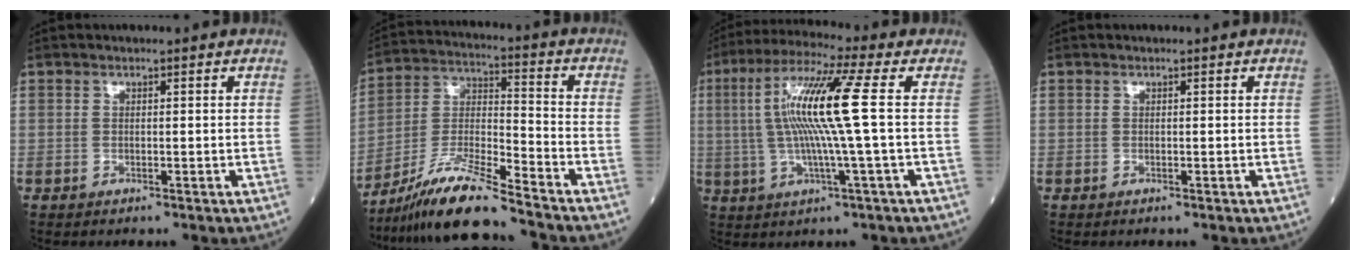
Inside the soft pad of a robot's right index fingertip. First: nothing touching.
{"total": 12.5, "force": [-10.4, -0.3, 7.0], "torque": [-0.144, -0.015, -0.195]}
{"total": 12.7, "force": [1.2, -1.1, 12.6], "torque": [-0.250, 0.013, 0.017]}
{"total": 0.0}